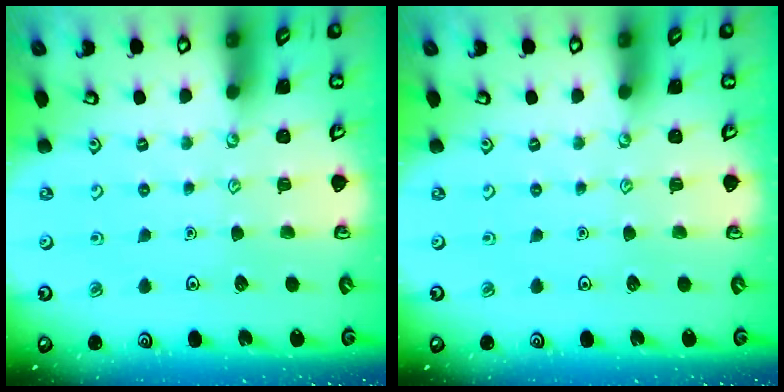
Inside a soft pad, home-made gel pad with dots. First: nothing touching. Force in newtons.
{"total": 0.0}